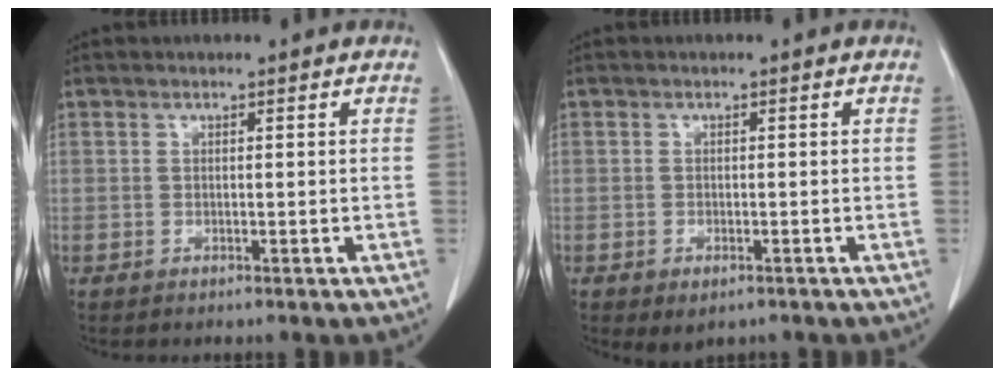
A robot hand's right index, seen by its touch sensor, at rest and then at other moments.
{"total": 2.4, "force": [-1.3, 1.4, 1.5], "torque": [-0.018, -0.003, -0.008]}